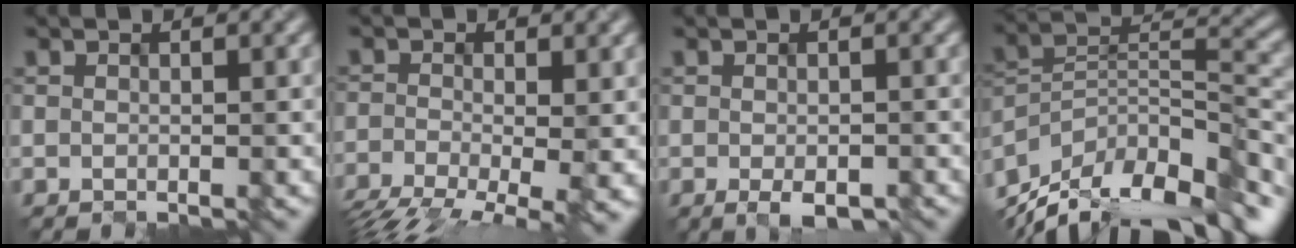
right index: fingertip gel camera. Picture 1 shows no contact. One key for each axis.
{"total": 9.1, "fx": -4.7, "fy": 3.6, "fz": 6.9, "tx": -0.114, "ty": -0.023, "tz": -0.072}
{"total": 2.0, "fx": -1.1, "fy": 0.9, "fz": 1.4, "tx": -0.022, "ty": -0.007, "tz": -0.011}
{"total": 14.4, "fx": -11.3, "fy": 5.1, "fz": 7.3, "tx": -0.155, "ty": 0.026, "tz": -0.186}